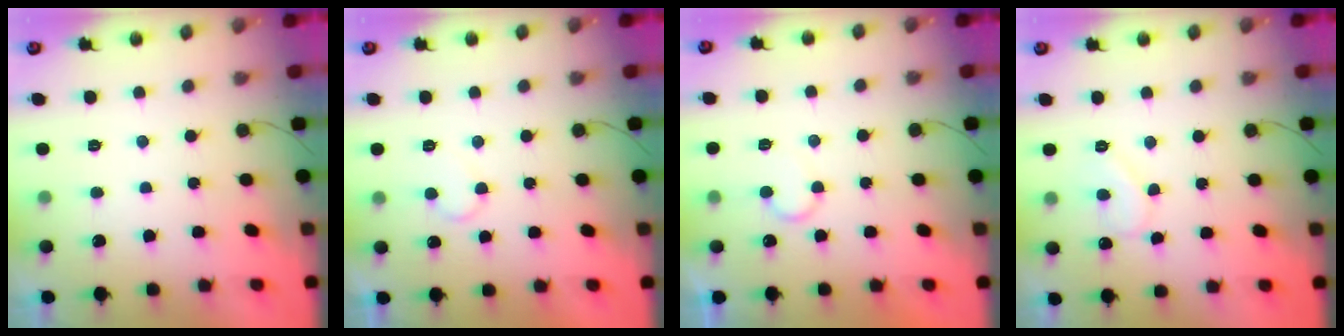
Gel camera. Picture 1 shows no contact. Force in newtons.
{"total": 6.7, "press": 6.6, "slide": 0.6}
{"total": 6.8, "press": 6.8, "slide": 0.5}
{"total": 7.7, "press": 7.7, "slide": 0.3}